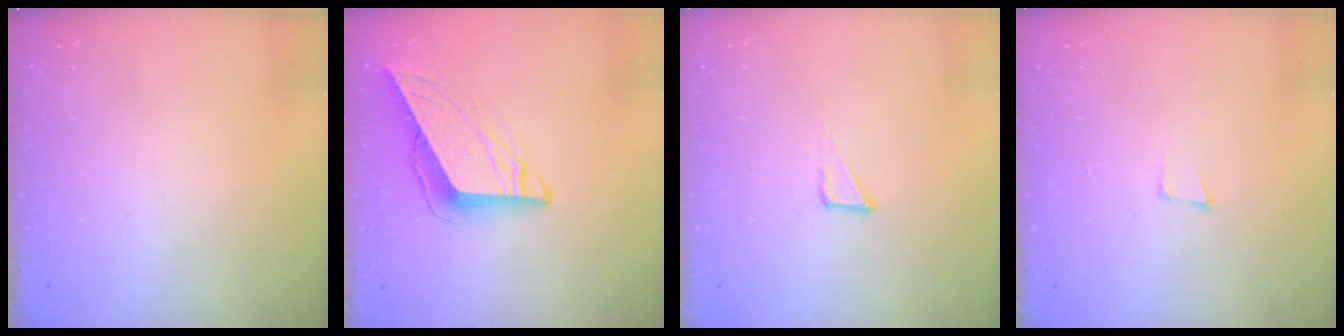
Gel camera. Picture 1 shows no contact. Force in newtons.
{"total": 9.8, "press": 9.7, "slide": 1.1}
{"total": 3.1, "press": 3.1, "slide": 0.2}
{"total": 4.2, "press": 3.2, "slide": 2.7}